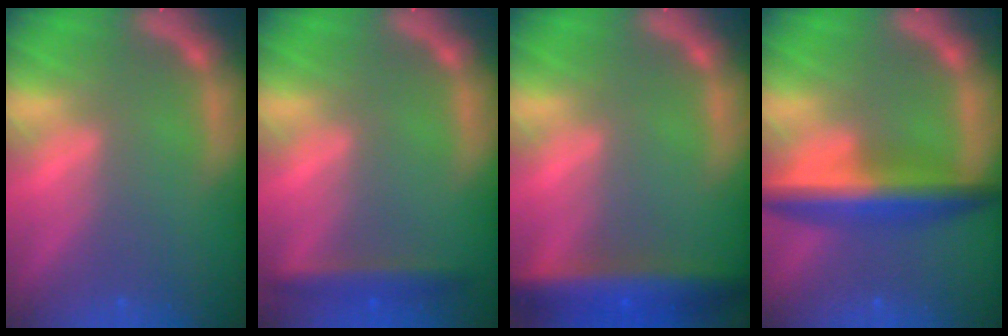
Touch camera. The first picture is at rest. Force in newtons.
{"total": 3.0}
{"total": 6.9}
{"total": 6.6}